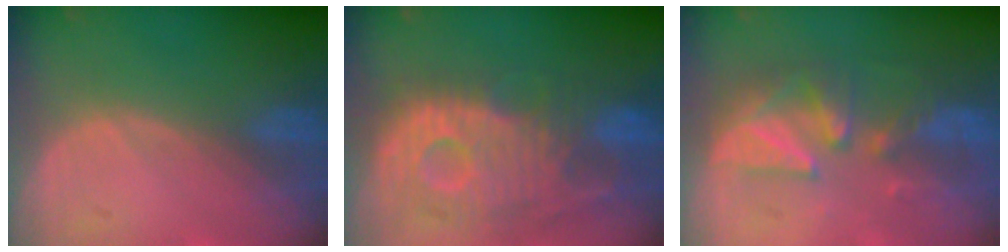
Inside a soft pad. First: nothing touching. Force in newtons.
{"total": 12.0, "press": 10.7, "slide": 5.4}
{"total": 7.9, "press": 7.8, "slide": 1.3}